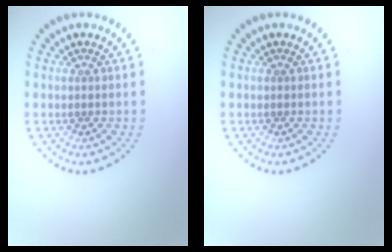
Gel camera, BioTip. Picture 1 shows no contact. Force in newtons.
{"total": 0.0}